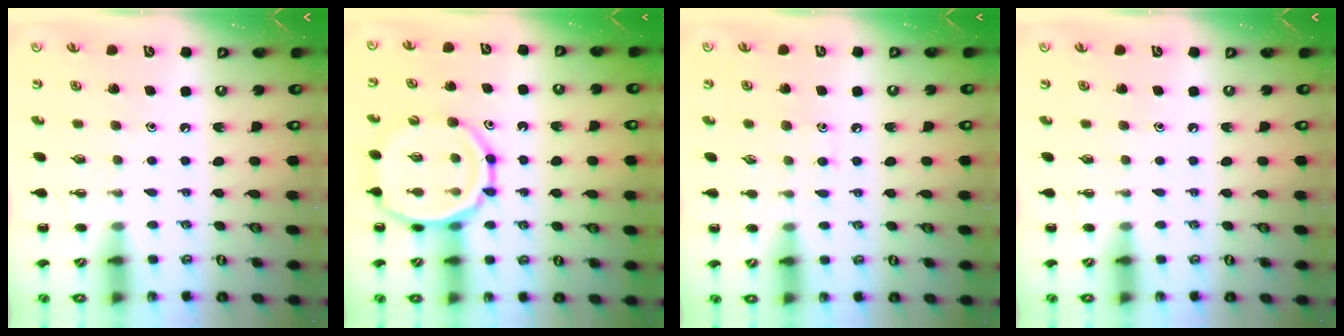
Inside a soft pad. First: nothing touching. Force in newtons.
{"total": 13.0, "press": 12.6, "slide": 3.4}
{"total": 6.0, "press": 5.6, "slide": 2.1}
{"total": 0.0}